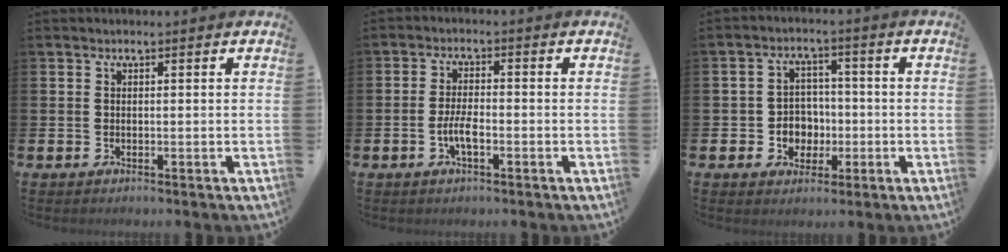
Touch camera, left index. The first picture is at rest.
{"total": 3.4, "force": [-1.2, 1.2, 3.0], "torque": [-0.058, 0.002, -0.025]}
{"total": 4.3, "force": [-0.7, 4.0, 1.2], "torque": [-0.027, 0.000, -0.021]}